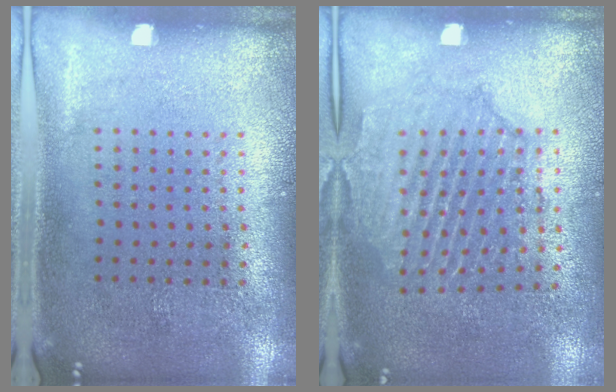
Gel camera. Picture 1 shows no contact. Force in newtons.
{"total": 1.8, "press": 1.8, "slide": 0.3}